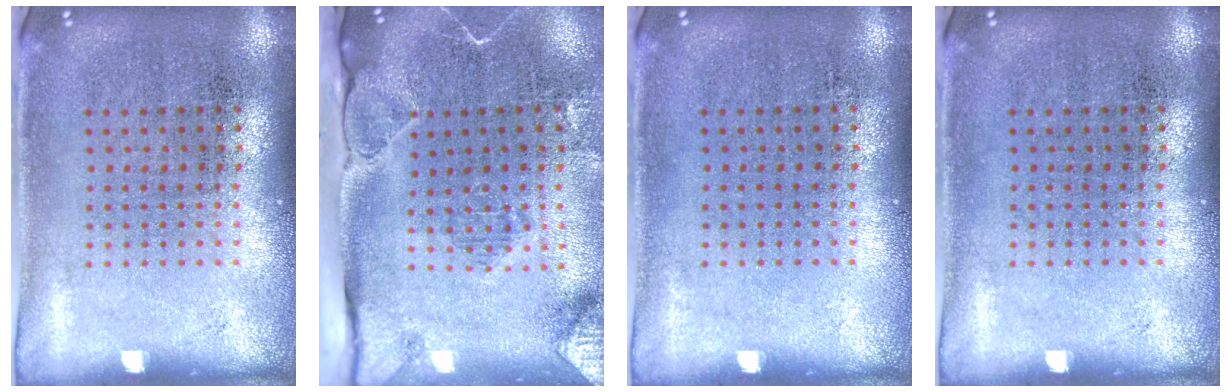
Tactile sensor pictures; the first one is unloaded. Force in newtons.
{"total": 2.3, "press": 2.1, "slide": 1.1}
{"total": 0.0}
{"total": 0.0}